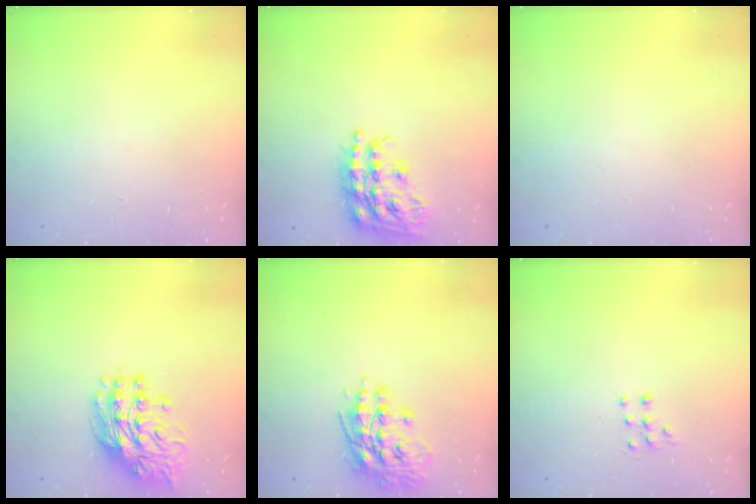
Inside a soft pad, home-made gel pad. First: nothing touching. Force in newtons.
{"total": 22.0, "press": 21.9, "slide": 1.4}
{"total": 0.0}
{"total": 14.5, "press": 14.4, "slide": 1.3}
{"total": 14.8, "press": 14.6, "slide": 2.5}
{"total": 6.4, "press": 6.3, "slide": 0.8}